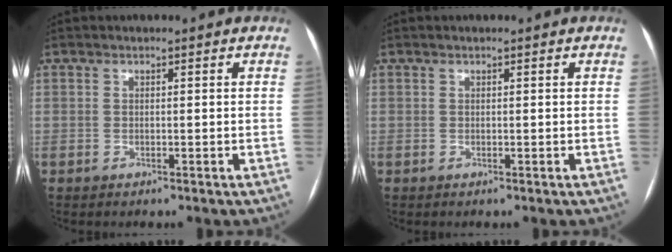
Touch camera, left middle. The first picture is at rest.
{"total": 0.0}